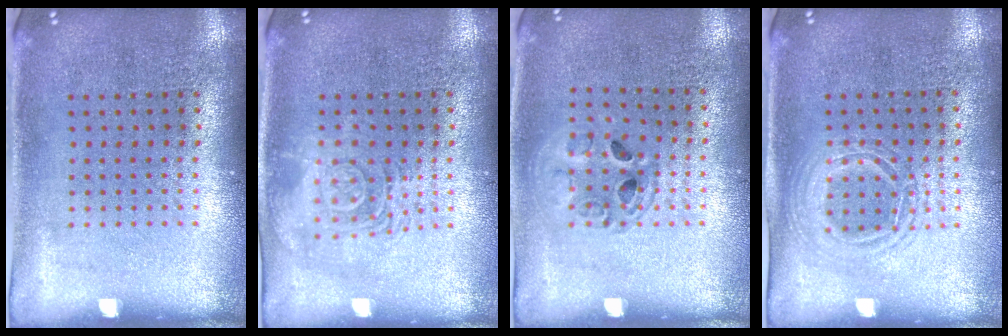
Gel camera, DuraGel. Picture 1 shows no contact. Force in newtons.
{"total": 2.8, "press": 2.7, "slide": 0.4}
{"total": 1.3, "press": 1.2, "slide": 0.2}
{"total": 1.3, "press": 1.3, "slide": 0.4}